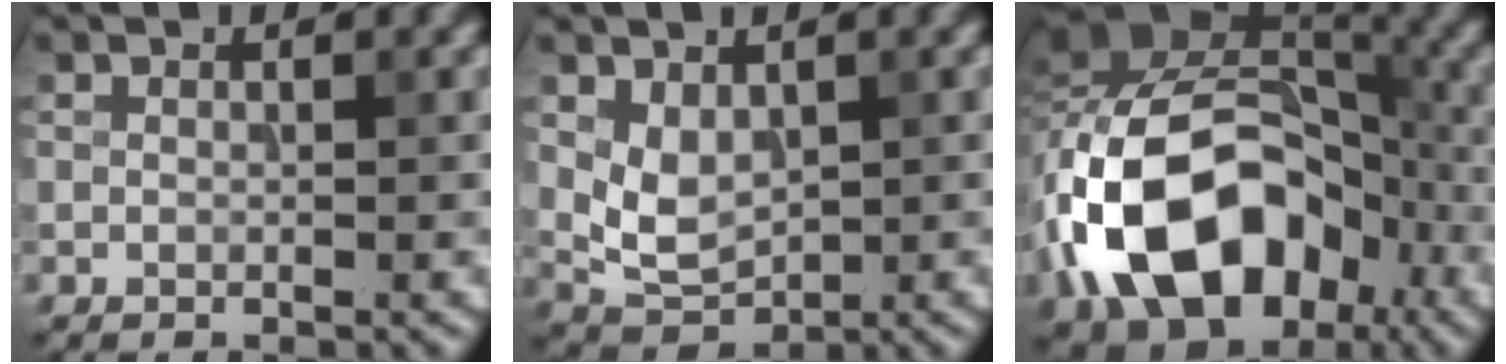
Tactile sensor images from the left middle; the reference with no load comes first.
{"total": 2.6, "force": [0.8, 1.9, 1.7], "torque": [-0.040, 0.001, 0.030]}
{"total": 14.9, "force": [-5.5, 10.0, 9.7], "torque": [-0.172, 0.006, -0.099]}